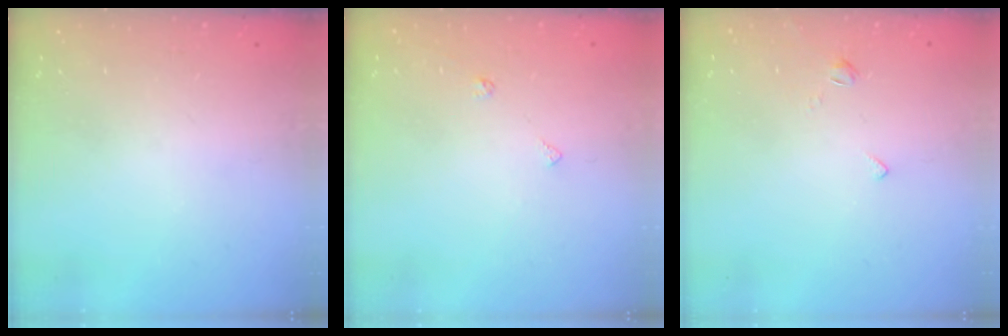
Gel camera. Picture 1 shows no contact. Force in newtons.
{"total": 4.4, "press": 4.3, "slide": 1.0}
{"total": 2.2, "press": 2.2, "slide": 0.5}